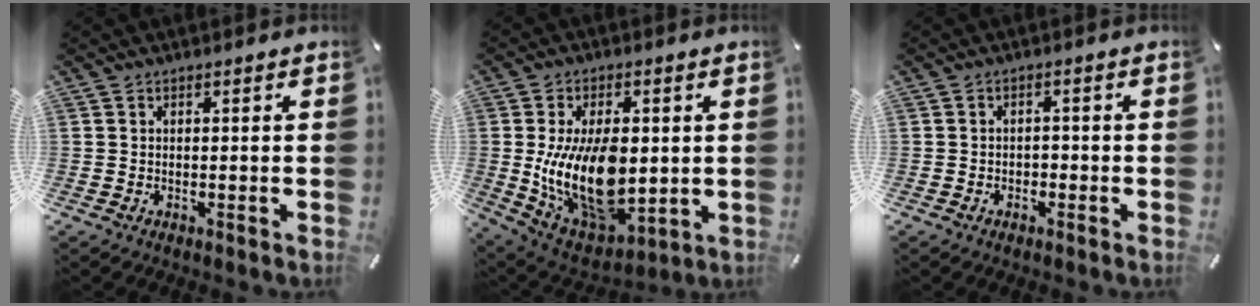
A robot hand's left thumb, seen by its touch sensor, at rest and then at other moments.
{"total": 19.0, "force": [0.2, 11.3, 15.2], "torque": [-0.274, -0.015, 0.012]}
{"total": 1.5, "force": [-1.1, 0.9, 0.6], "torque": [-0.013, 0.006, -0.024]}